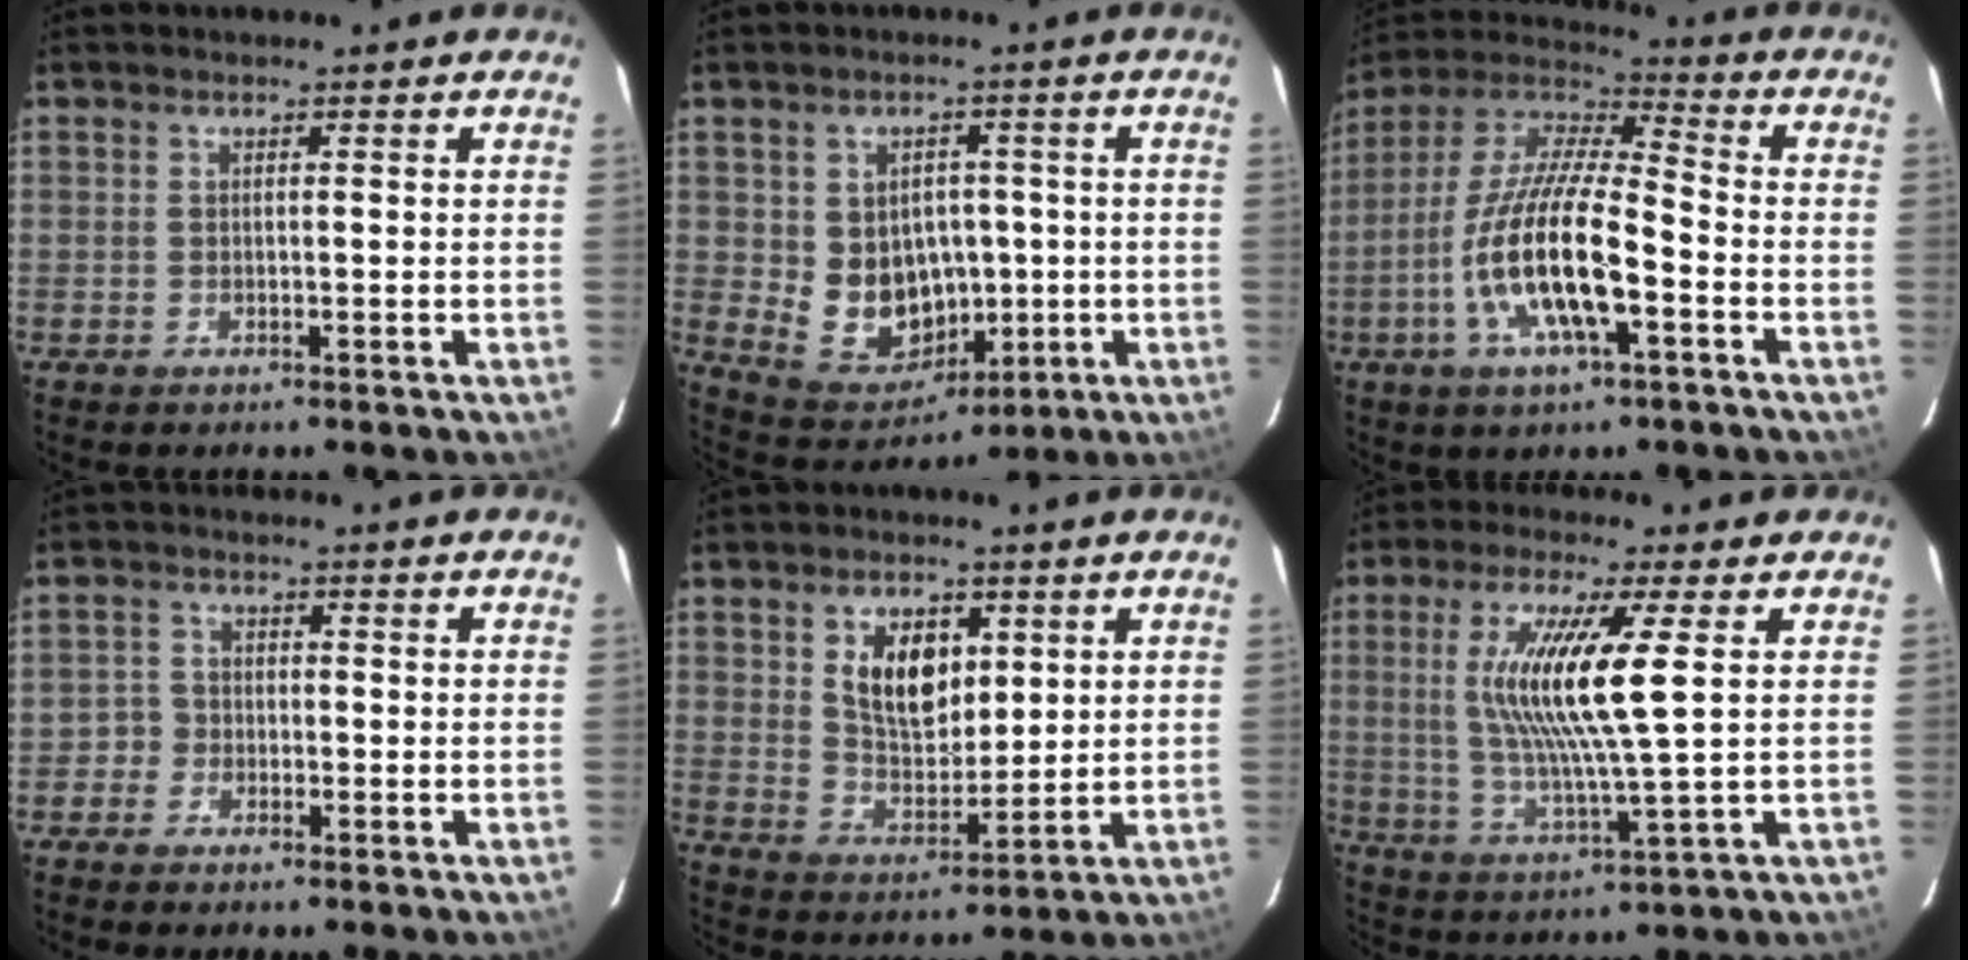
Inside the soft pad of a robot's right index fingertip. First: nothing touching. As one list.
[{"total": 11.7, "force": [-0.5, 10.2, 5.8], "torque": [-0.117, 0.004, 0.019]}, {"total": 17.6, "force": [-5.9, 5.0, 15.8], "torque": [-0.316, -0.010, -0.119]}, {"total": 2.6, "force": [-1.6, 2.0, -0.2], "torque": [0.005, 0.013, -0.031]}, {"total": 9.6, "force": [3.5, 5.8, 6.8], "torque": [-0.117, 0.005, 0.074]}, {"total": 13.5, "force": [3.0, 0.6, 13.1], "torque": [-0.250, -0.008, 0.063]}]